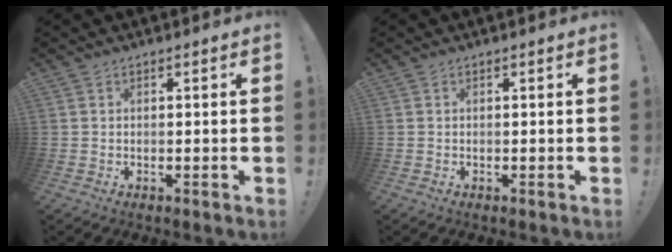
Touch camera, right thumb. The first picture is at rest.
{"total": 0.0}